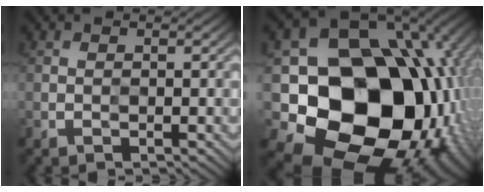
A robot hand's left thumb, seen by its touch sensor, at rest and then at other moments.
{"total": 18.4, "force": [-2.4, 15.3, 9.9], "torque": [-0.184, -0.053, -0.008]}